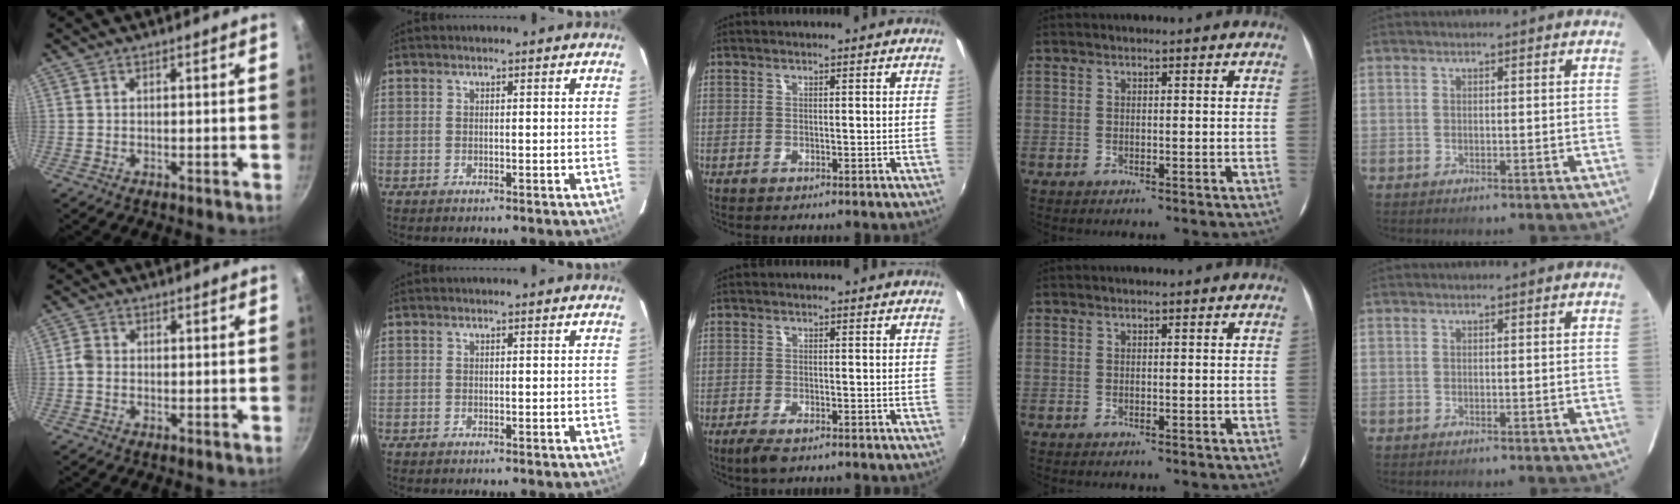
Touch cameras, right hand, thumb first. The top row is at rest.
{"thumb": {"total": 2.0, "force": [-0.6, 1.6, 1.0], "torque": [-0.020, 0.009, -0.017]}, "middle": {"total": 3.4, "force": [-2.2, 1.1, 2.3], "torque": [-0.053, -0.011, -0.041]}}